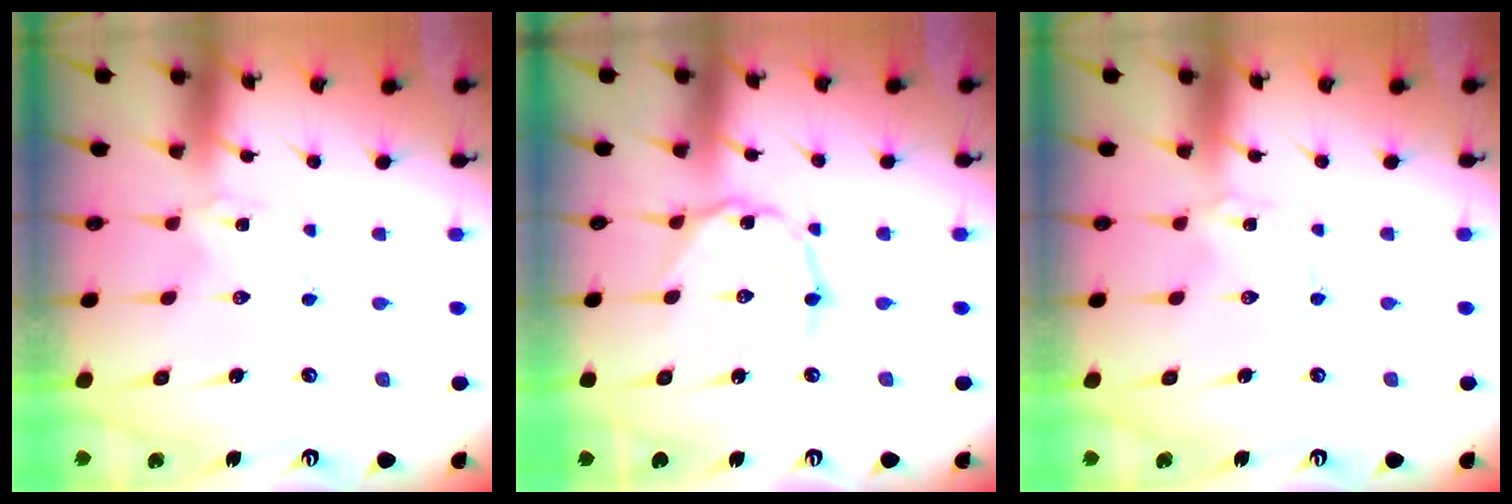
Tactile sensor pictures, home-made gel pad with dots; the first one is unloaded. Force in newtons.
{"total": 1.7, "press": 1.7, "slide": 0.3}
{"total": 0.0}